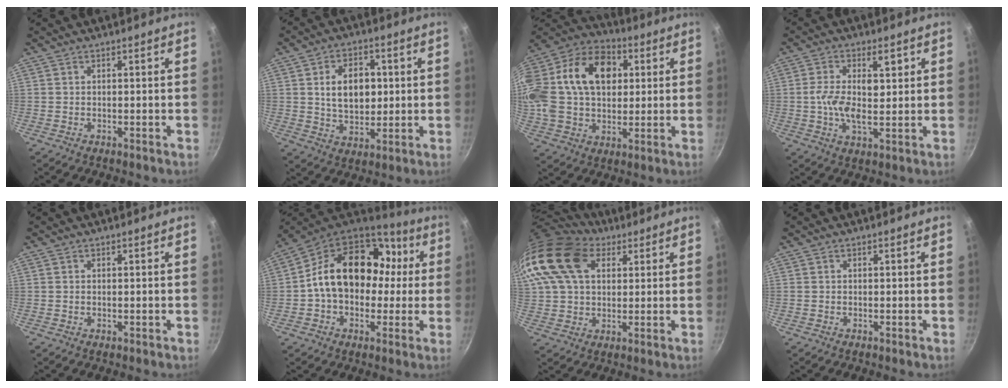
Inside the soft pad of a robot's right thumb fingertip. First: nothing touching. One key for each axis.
{"total": 10.4, "fx": 1.6, "fy": 7.1, "fz": 7.5, "tx": -0.094, "ty": -0.004, "tz": 0.029}
{"total": 28.8, "fx": 6.1, "fy": 19.9, "fz": 19.9, "tx": -0.402, "ty": 0.040, "tz": 0.094}
{"total": 8.7, "fx": 1.4, "fy": 4.2, "fz": 7.5, "tx": -0.129, "ty": -0.003, "tz": 0.021}
{"total": 0.0}
{"total": 21.8, "fx": 2.0, "fy": 16.1, "fz": 14.6, "tx": -0.210, "ty": 0.051, "tz": 0.028}
{"total": 17.8, "fx": 6.8, "fy": 12.4, "fz": 10.8, "tx": -0.208, "ty": 0.012, "tz": 0.116}
{"total": 0.0}